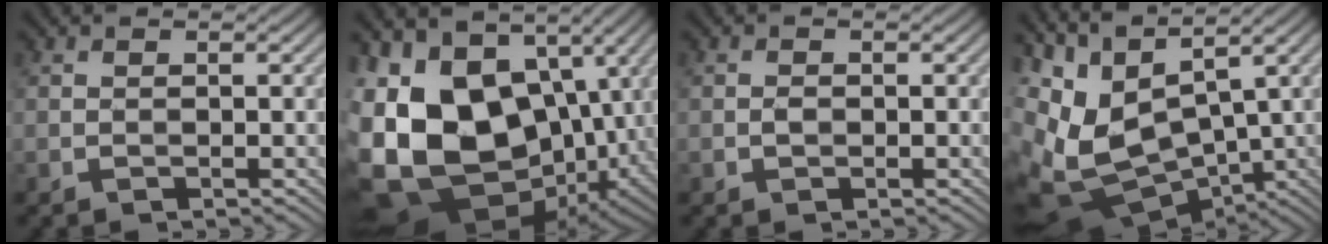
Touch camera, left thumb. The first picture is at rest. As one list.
[{"total": 20.8, "force": [-0.1, 15.6, 13.7], "torque": [-0.285, -0.031, 0.036]}, {"total": 0.7, "force": [0.0, 0.7, 0.2], "torque": [-0.003, 0.001, 0.000]}, {"total": 12.2, "force": [0.6, 7.4, 9.6], "torque": [-0.224, -0.018, 0.037]}]